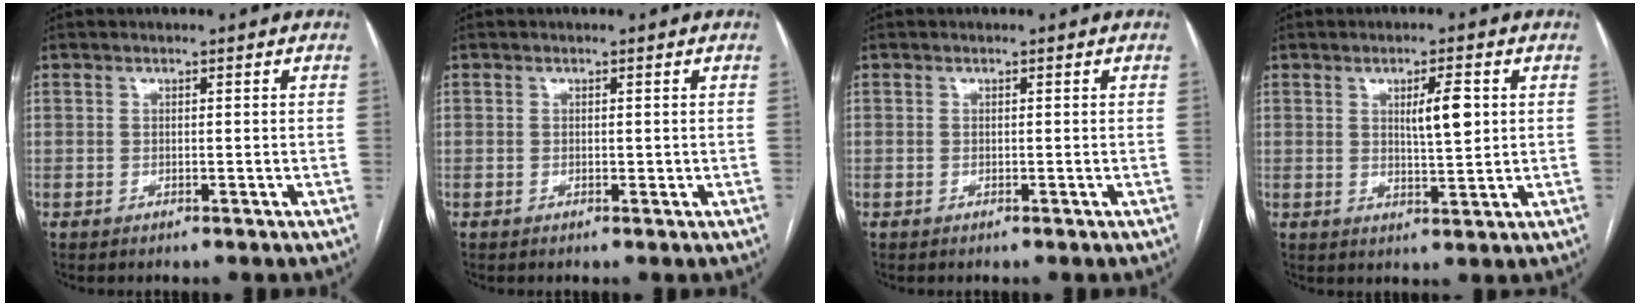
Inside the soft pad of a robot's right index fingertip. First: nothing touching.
{"total": 0.6, "force": [0.0, 0.4, 0.5], "torque": [-0.006, -0.001, 0.000]}
{"total": 0.0}
{"total": 4.9, "force": [1.3, 0.9, 4.7], "torque": [-0.077, 0.000, 0.023]}